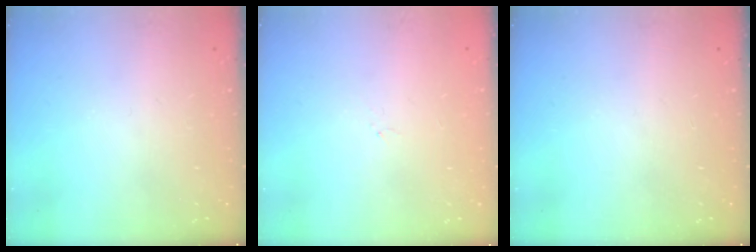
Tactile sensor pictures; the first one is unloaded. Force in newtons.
{"total": 0.0}
{"total": 0.0}